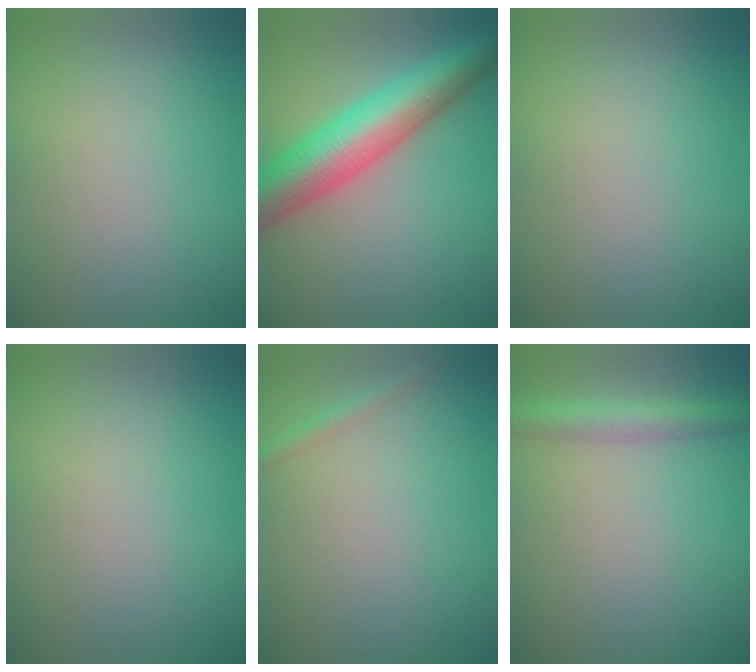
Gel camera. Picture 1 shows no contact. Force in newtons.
{"total": 9.0, "press": 9.0, "slide": 0.3}
{"total": 0.0}
{"total": 0.0}
{"total": 1.1, "press": 1.1, "slide": 0.1}
{"total": 3.0, "press": 3.0, "slide": 0.1}